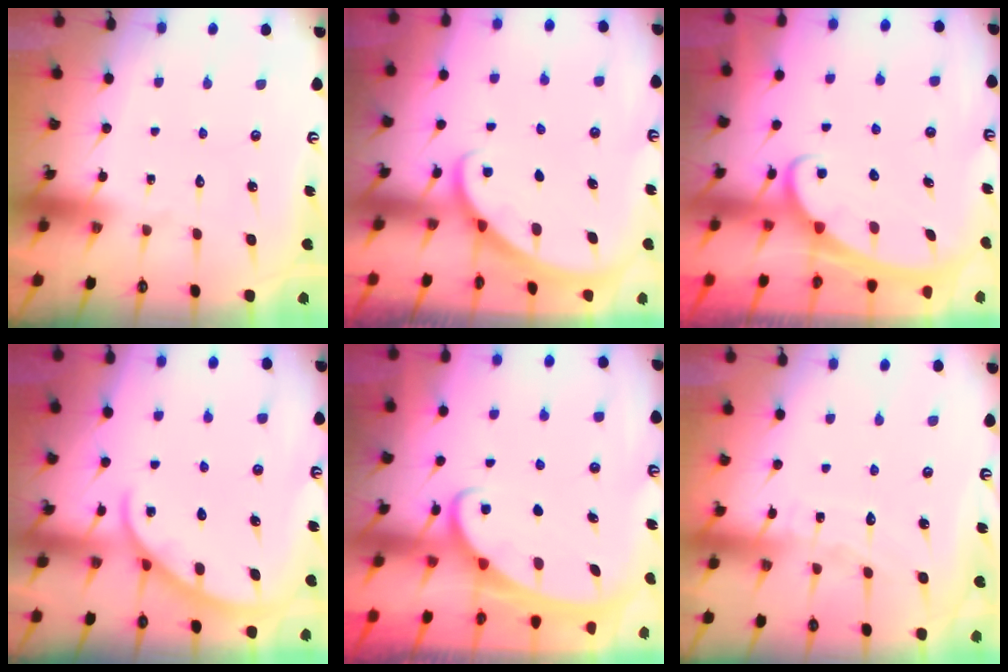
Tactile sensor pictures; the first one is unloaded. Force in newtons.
{"total": 1.8, "press": 1.8, "slide": 0.1}
{"total": 2.2, "press": 2.2, "slide": 0.2}
{"total": 2.7, "press": 2.6, "slide": 0.3}
{"total": 2.3, "press": 2.3, "slide": 0.3}
{"total": 5.6, "press": 5.6, "slide": 0.2}